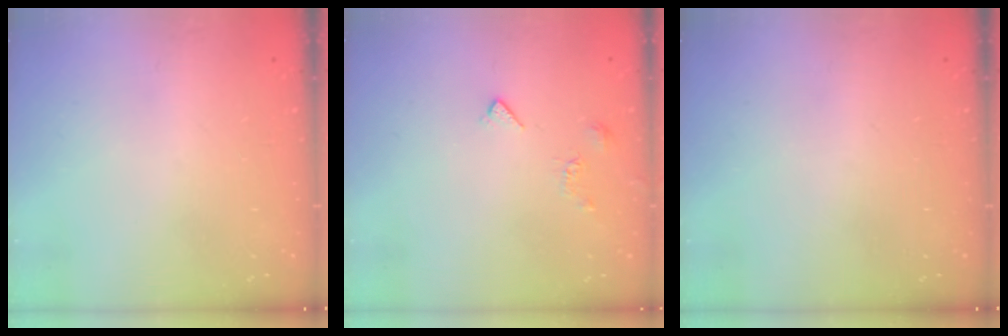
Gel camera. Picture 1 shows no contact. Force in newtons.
{"total": 4.2, "press": 4.1, "slide": 0.8}
{"total": 0.0}